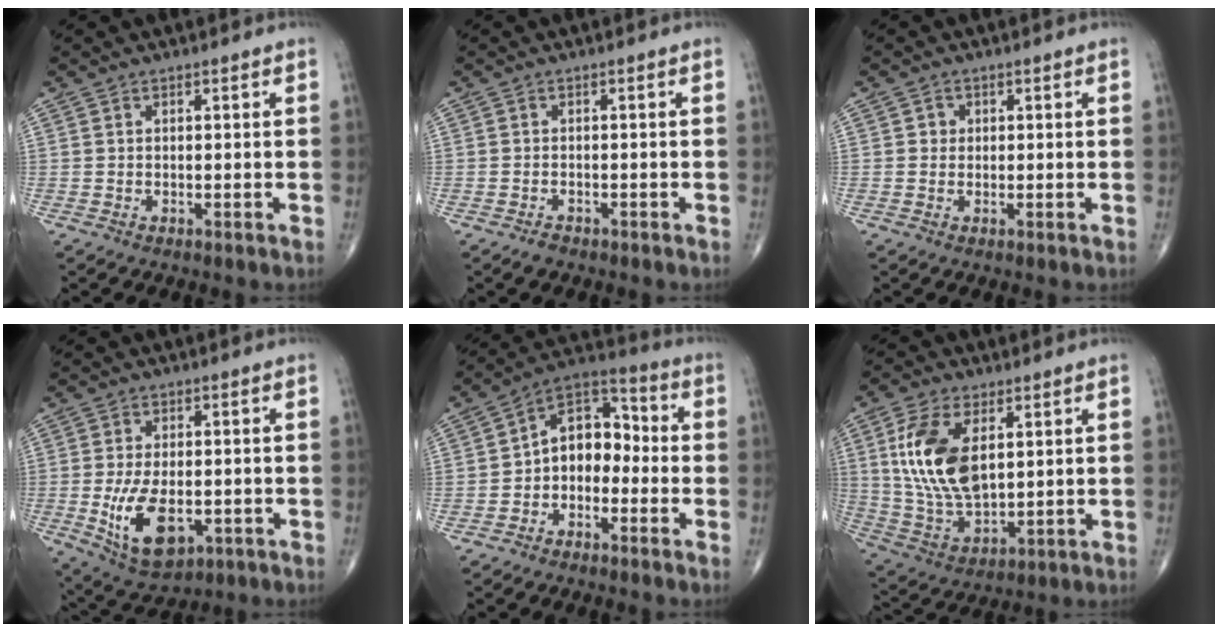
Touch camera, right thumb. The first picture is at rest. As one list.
[{"total": 1.5, "force": [-1.2, 0.8, 0.5], "torque": [-0.011, 0.005, -0.019]}, {"total": 1.5, "force": [0.2, 1.4, 0.4], "torque": [0.003, 0.003, 0.000]}, {"total": 11.3, "force": [-2.8, 6.1, 9.1], "torque": [-0.156, -0.006, -0.032]}, {"total": 10.0, "force": [-2.2, 7.1, 6.7], "torque": [-0.073, 0.051, -0.057]}, {"total": 15.4, "force": [3.8, 8.4, 12.3], "torque": [-0.237, -0.015, 0.083]}]